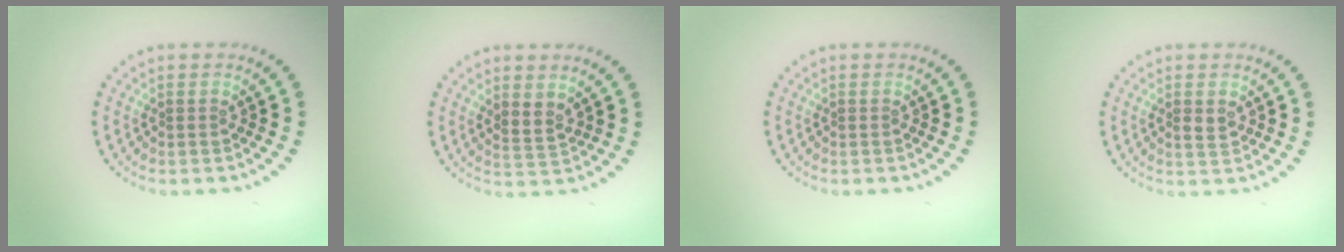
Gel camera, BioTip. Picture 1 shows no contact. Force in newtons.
{"total": 1.8, "press": 1.4, "slide": 1.2}
{"total": 0.0}
{"total": 1.3, "press": 1.3, "slide": 0.0}